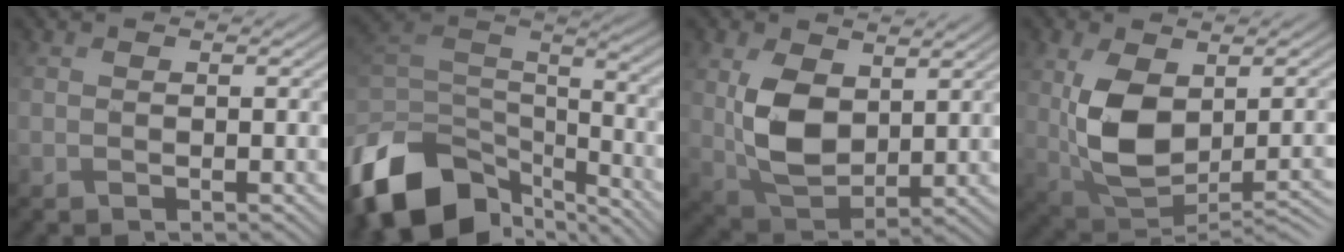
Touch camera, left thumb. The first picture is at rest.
{"total": 15.6, "force": [-8.8, 8.7, 9.5], "torque": [-0.264, -0.017, -0.144]}
{"total": 8.2, "force": [2.1, 5.2, 6.0], "torque": [-0.138, -0.012, 0.049]}
{"total": 9.8, "force": [-0.5, 5.5, 8.1], "torque": [-0.159, -0.018, 0.001]}